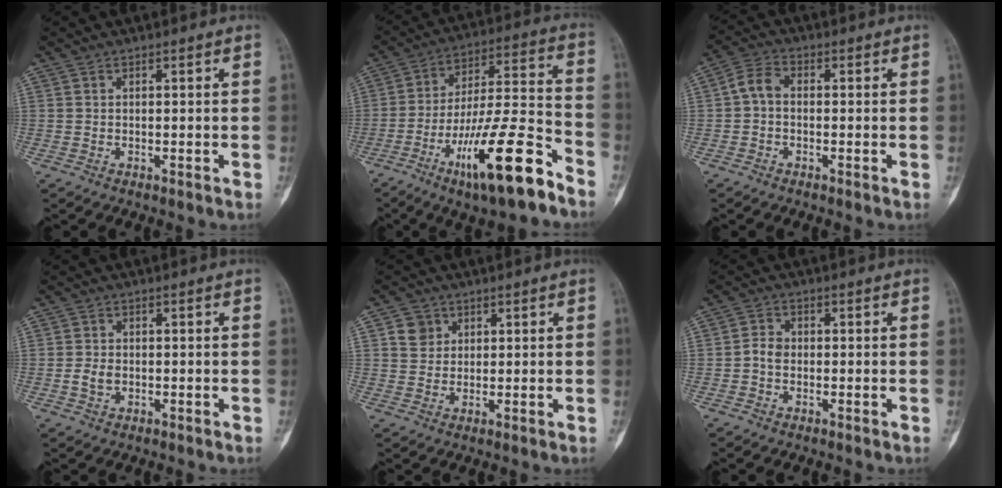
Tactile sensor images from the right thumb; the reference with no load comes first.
{"total": 20.3, "force": [-11.6, 4.0, 16.1], "torque": [-0.293, 0.062, -0.194]}
{"total": 4.2, "force": [-0.3, 2.8, 3.2], "torque": [-0.058, 0.014, -0.017]}
{"total": 2.4, "force": [-0.5, 1.7, 1.6], "torque": [-0.030, 0.004, -0.008]}
{"total": 3.6, "force": [1.6, 3.1, 0.8], "torque": [0.007, -0.004, 0.026]}
{"total": 2.6, "force": [-0.5, 2.0, 1.6], "torque": [-0.024, 0.010, -0.016]}